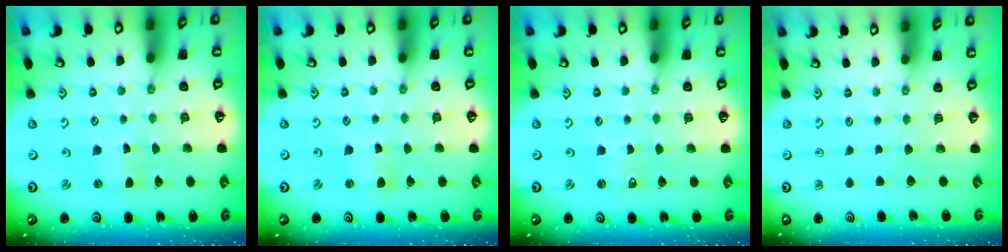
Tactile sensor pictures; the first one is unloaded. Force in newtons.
{"total": 1.5, "press": 1.4, "slide": 0.2}
{"total": 1.4, "press": 1.4, "slide": 0.0}
{"total": 0.0}